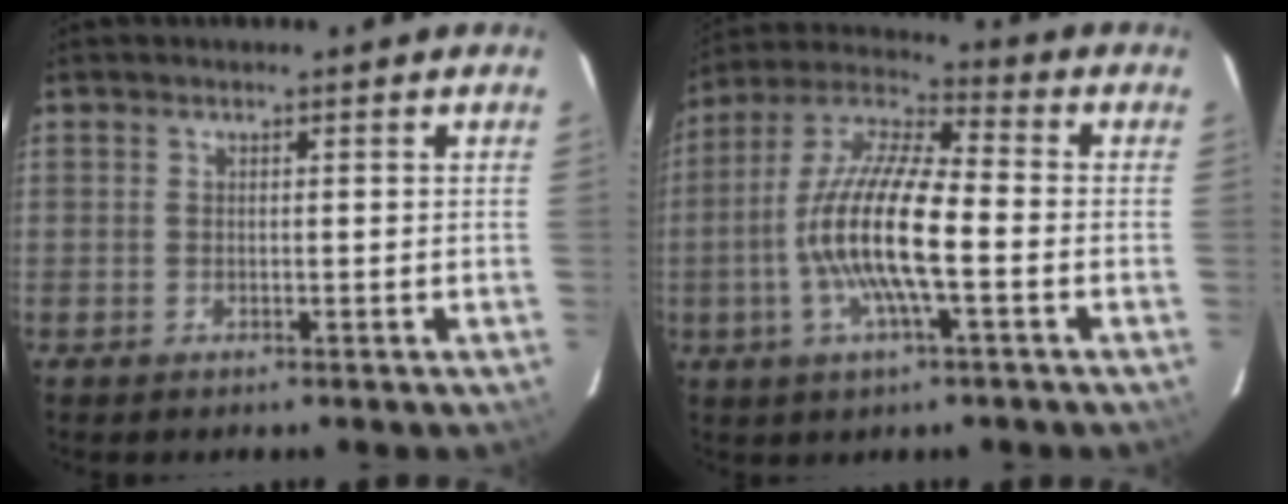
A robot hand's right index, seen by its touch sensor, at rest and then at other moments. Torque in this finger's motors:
{"motor_torque": [1.37, -0.76, 1.05, 0.21]}